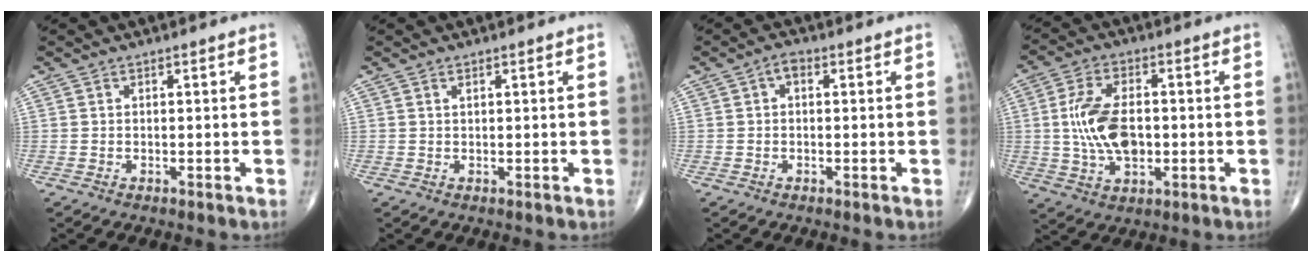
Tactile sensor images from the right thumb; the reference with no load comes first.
{"total": 0.5, "force": [0.3, 0.2, 0.4], "torque": [-0.008, 0.001, 0.006]}
{"total": 2.0, "force": [0.3, 1.2, 1.5], "torque": [-0.019, 0.007, -0.002]}
{"total": 11.6, "force": [-0.2, 6.6, 9.6], "torque": [-0.179, 0.005, -0.001]}